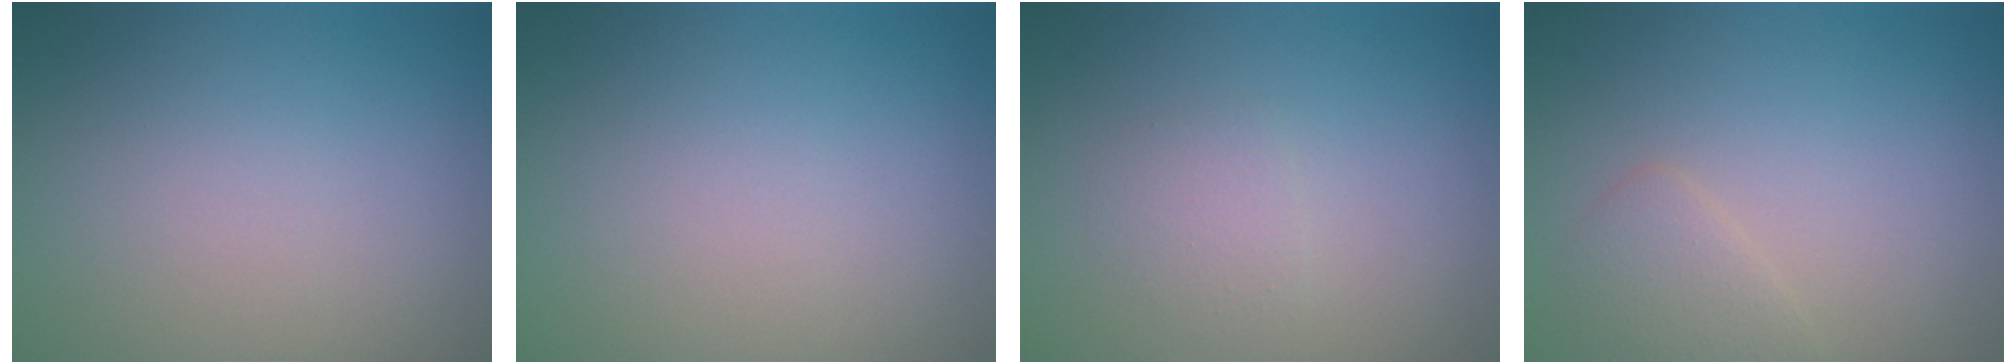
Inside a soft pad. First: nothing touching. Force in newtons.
{"total": 0.0}
{"total": 1.4, "press": 1.4, "slide": 0.0}
{"total": 1.9, "press": 1.9, "slide": 0.0}